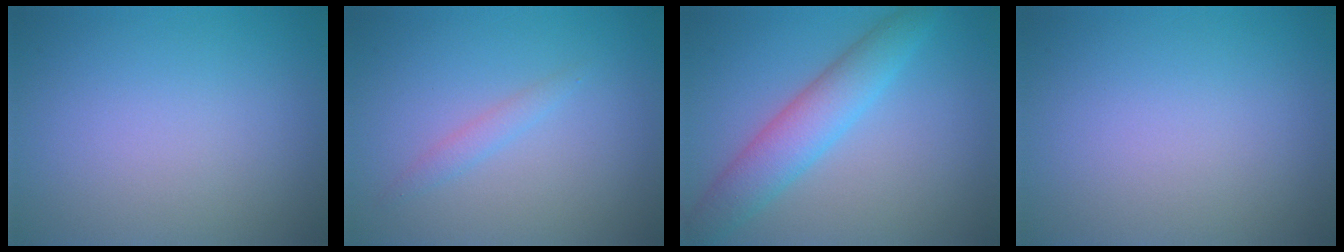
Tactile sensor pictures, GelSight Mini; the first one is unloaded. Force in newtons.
{"total": 1.2, "press": 1.2, "slide": 0.1}
{"total": 4.7, "press": 4.7, "slide": 0.2}
{"total": 0.0}